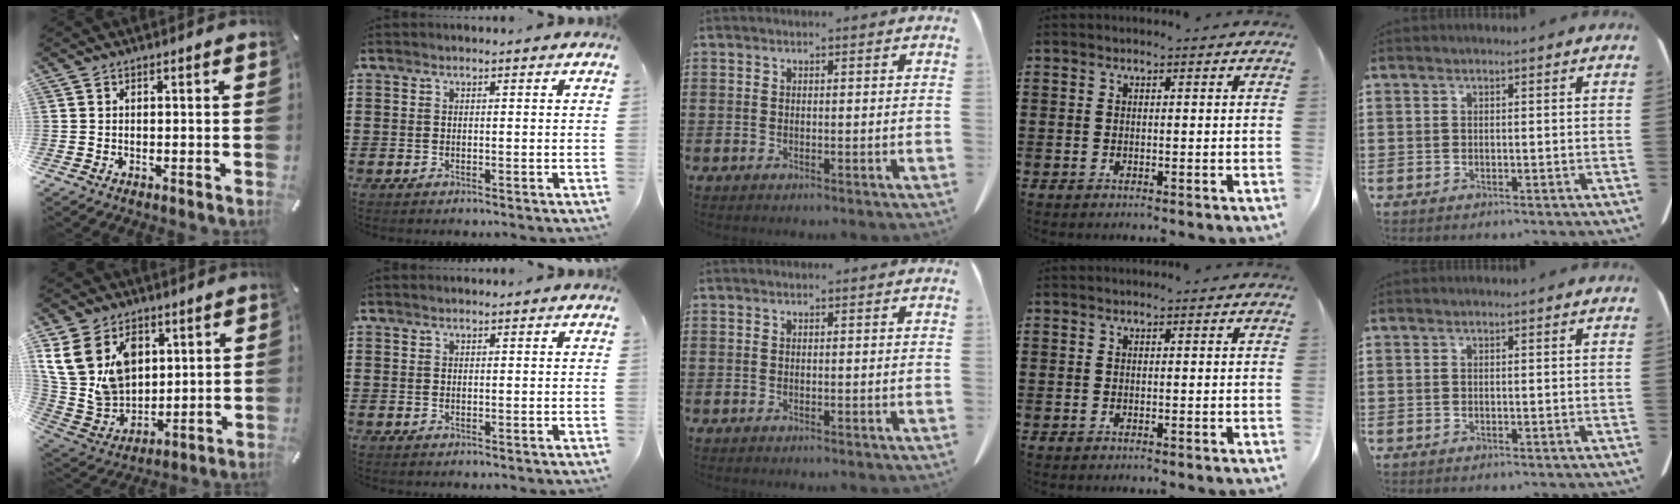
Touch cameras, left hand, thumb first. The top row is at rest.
{"thumb": {"total": 18.1, "force": [7.5, 13.8, 9.0], "torque": [-0.213, -0.032, 0.140]}}